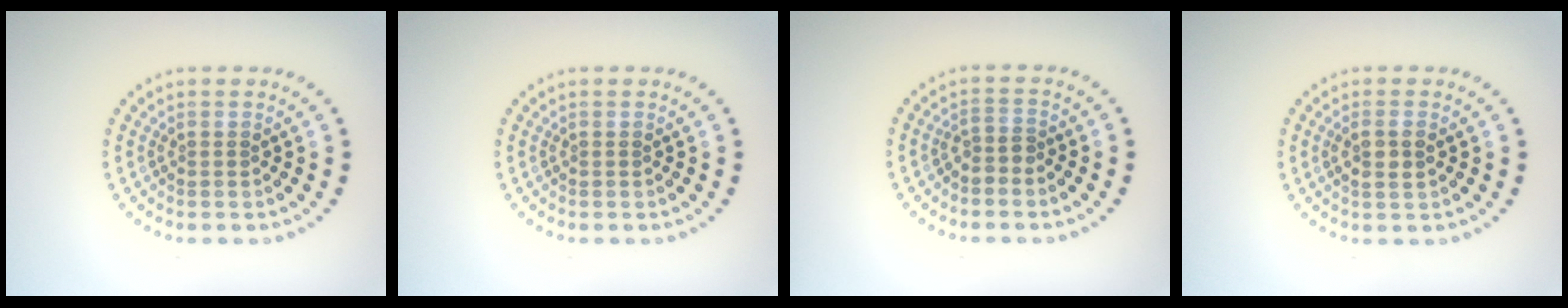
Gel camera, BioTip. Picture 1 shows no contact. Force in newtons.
{"total": 0.0}
{"total": 1.6, "press": 1.2, "slide": 1.1}
{"total": 1.9, "press": 1.8, "slide": 0.6}